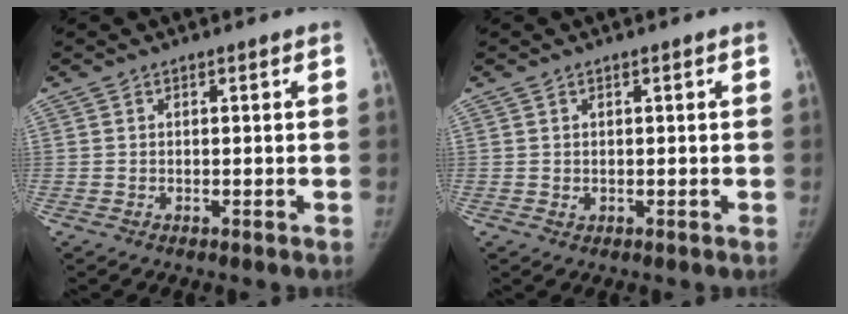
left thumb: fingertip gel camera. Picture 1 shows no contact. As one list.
[{"total": 0.7, "force": [0.2, 0.5, 0.5], "torque": [-0.005, -0.002, 0.006]}]